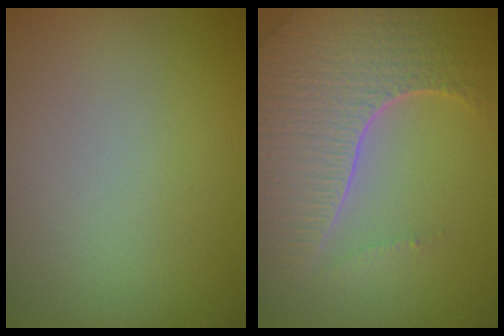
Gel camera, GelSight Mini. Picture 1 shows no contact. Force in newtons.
{"total": 7.1, "press": 5.1, "slide": 5.0}